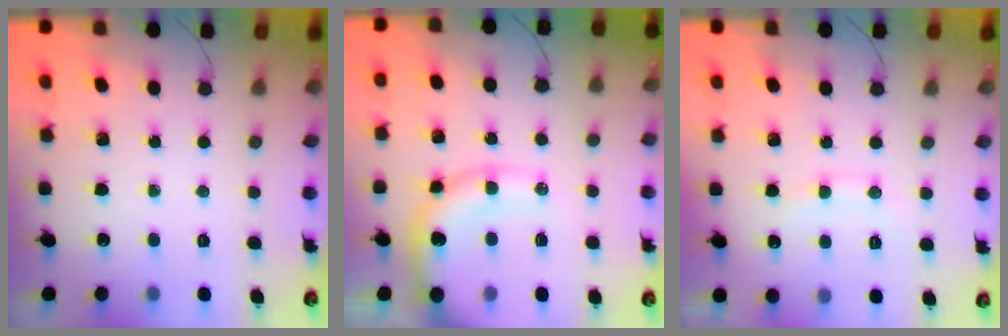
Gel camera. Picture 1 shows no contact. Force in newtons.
{"total": 15.3, "press": 15.0, "slide": 3.0}
{"total": 8.6, "press": 8.5, "slide": 0.9}